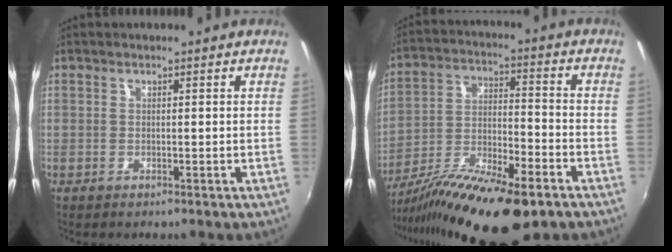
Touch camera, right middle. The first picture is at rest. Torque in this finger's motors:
{"motor_torque": [1.11, -1.03, 0.54, 0.21]}